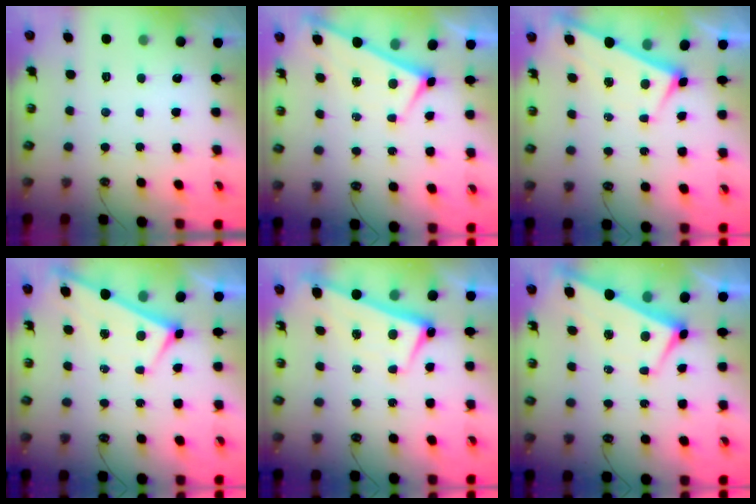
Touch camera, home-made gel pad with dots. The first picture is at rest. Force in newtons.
{"total": 1.4, "press": 1.3, "slide": 0.5}
{"total": 2.4, "press": 2.4, "slide": 0.2}
{"total": 1.4, "press": 1.3, "slide": 0.5}
{"total": 2.8, "press": 2.7, "slide": 0.7}
{"total": 1.6, "press": 1.2, "slide": 1.0}